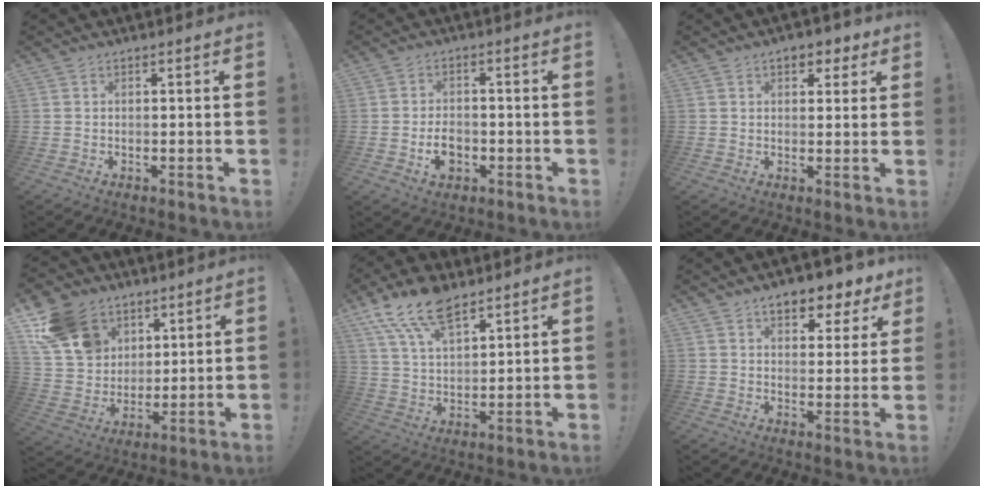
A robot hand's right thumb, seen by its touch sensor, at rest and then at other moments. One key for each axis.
{"total": 5.6, "fx": -2.0, "fy": 4.0, "fz": 3.3, "tx": -0.041, "ty": 0.002, "tz": -0.037}
{"total": 4.7, "fx": 2.5, "fy": 3.0, "fz": 2.6, "tx": -0.022, "ty": -0.009, "tz": 0.038}
{"total": 17.2, "fx": 8.8, "fy": 13.0, "fz": 6.9, "tx": -0.127, "ty": -0.041, "tz": 0.185}
{"total": 14.6, "fx": 9.9, "fy": 7.0, "fz": 8.1, "tx": -0.147, "ty": -0.047, "tz": 0.183}
{"total": 8.7, "fx": 5.9, "fy": 4.3, "fz": 4.7, "tx": -0.050, "ty": -0.040, "tz": 0.102}